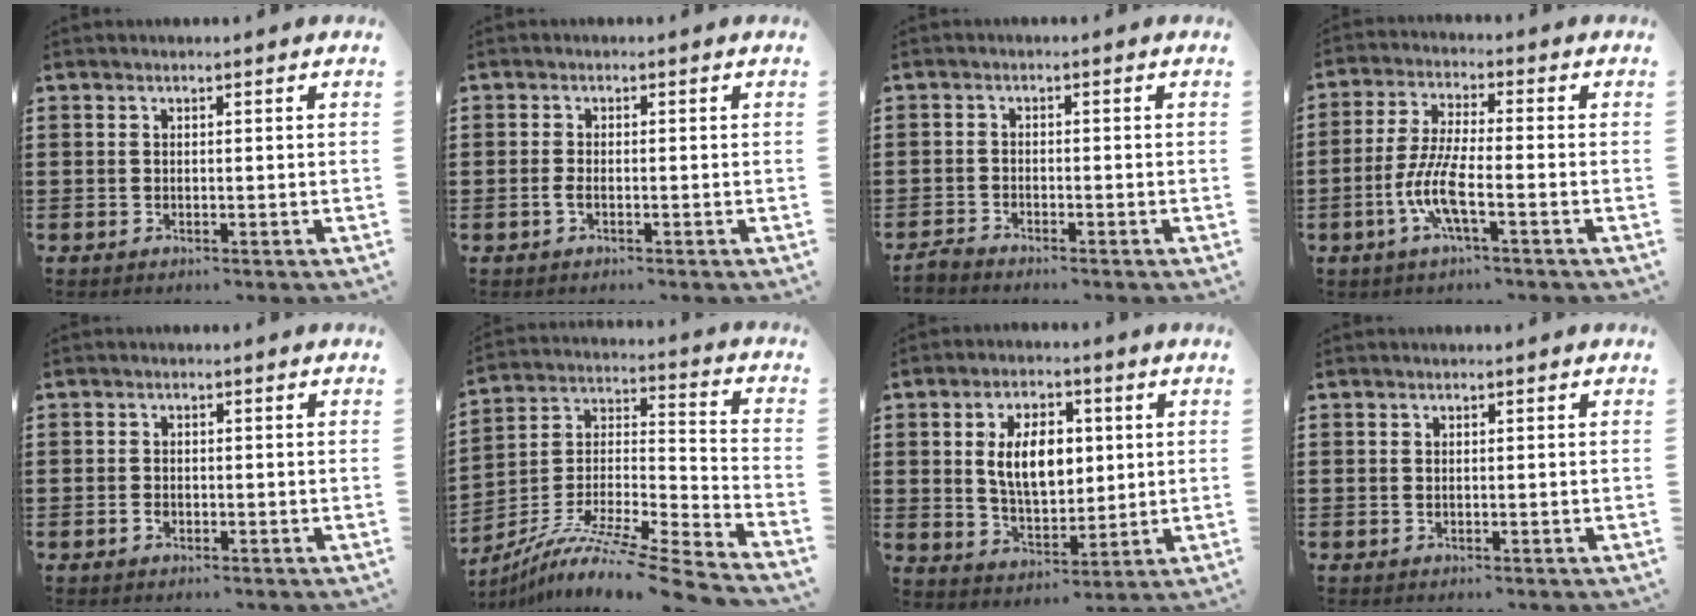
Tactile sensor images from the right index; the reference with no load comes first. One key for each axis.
{"total": 1.3, "fx": -0.5, "fy": 0.4, "fz": 1.1, "tx": -0.030, "ty": -0.005, "tz": -0.010}
{"total": 1.5, "fx": -1.5, "fy": 0.1, "fz": 0.1, "tx": -0.007, "ty": 0.003, "tz": -0.031}
{"total": 7.7, "fx": -3.1, "fy": 1.6, "fz": 6.9, "tx": -0.162, "ty": -0.015, "tz": -0.066}
{"total": 1.0, "fx": -0.6, "fy": 0.7, "fz": 0.5, "tx": -0.011, "ty": -0.002, "tz": -0.010}
{"total": 10.1, "fx": -8.3, "fy": 0.2, "fz": 5.7, "tx": -0.095, "ty": 0.003, "tz": -0.161}
{"total": 8.6, "fx": 1.6, "fy": 4.9, "fz": 6.8, "tx": -0.134, "ty": 0.007, "tz": 0.023}
{"total": 0.0}